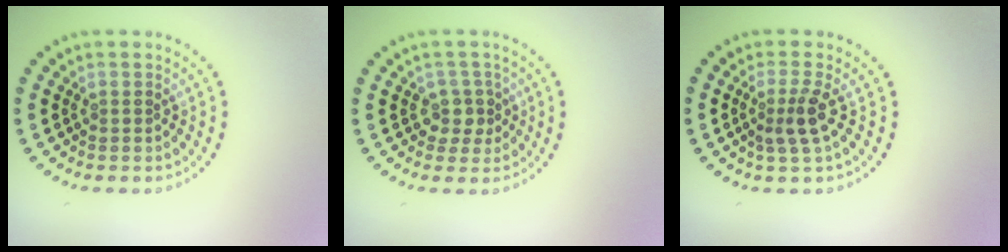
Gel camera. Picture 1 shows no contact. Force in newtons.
{"total": 2.0, "press": 1.6, "slide": 1.1}
{"total": 2.2, "press": 1.8, "slide": 1.4}